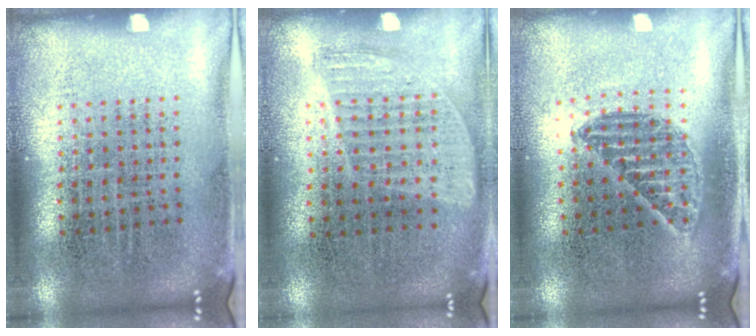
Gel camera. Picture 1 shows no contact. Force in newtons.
{"total": 0.9, "press": 0.8, "slide": 0.4}
{"total": 1.2, "press": 1.1, "slide": 0.5}